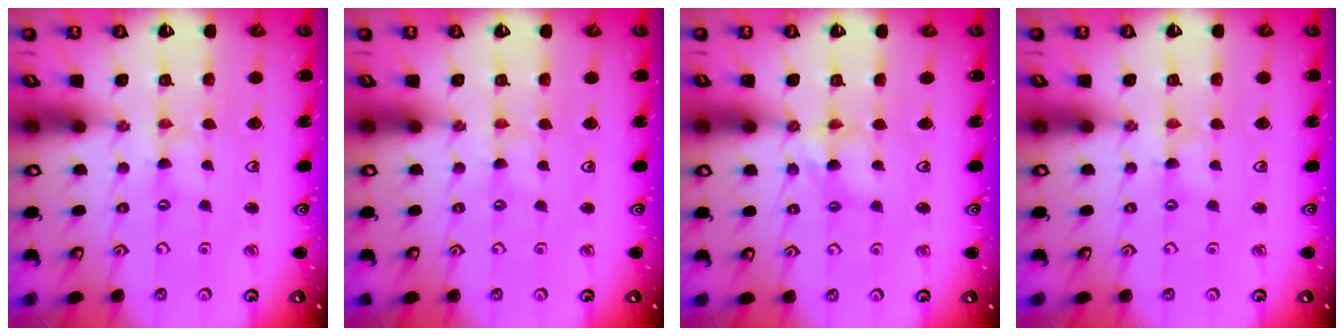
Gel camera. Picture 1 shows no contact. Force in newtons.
{"total": 0.0}
{"total": 5.7, "press": 5.7, "slide": 0.5}
{"total": 0.0}